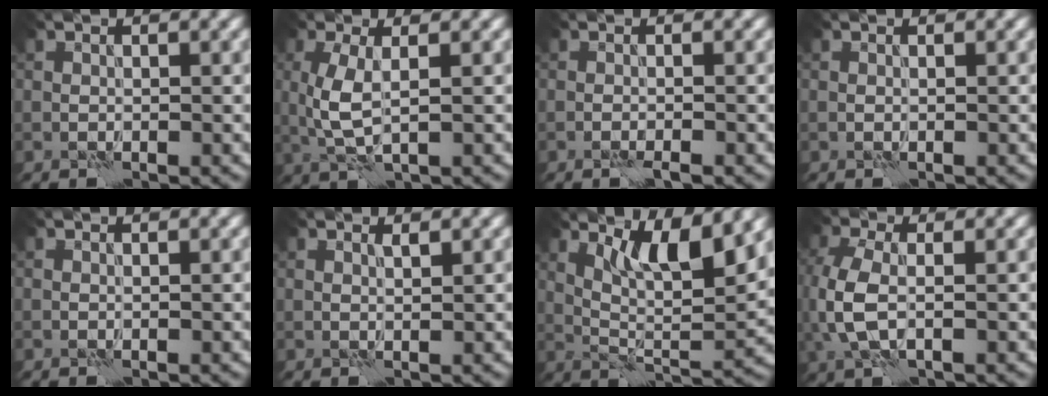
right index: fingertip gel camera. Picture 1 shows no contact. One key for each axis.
{"total": 3.2, "fx": 0.4, "fy": 1.1, "fz": 3.0, "tx": -0.074, "ty": 0.002, "tz": 0.010}
{"total": 1.1, "fx": -0.7, "fy": 0.1, "fz": 0.9, "tx": -0.015, "ty": 0.002, "tz": -0.016}
{"total": 0.0}
{"total": 0.0}
{"total": 0.7, "fx": 0.6, "fy": 0.0, "fz": 0.4, "tx": -0.007, "ty": 0.001, "tz": 0.010}
{"total": 6.4, "fx": 3.4, "fy": 1.7, "fz": 5.2, "tx": -0.091, "ty": -0.010, "tz": 0.064}
{"total": 4.6, "fx": 0.0, "fy": 2.7, "fz": 3.7, "tx": -0.102, "ty": 0.001, "tz": -0.001}